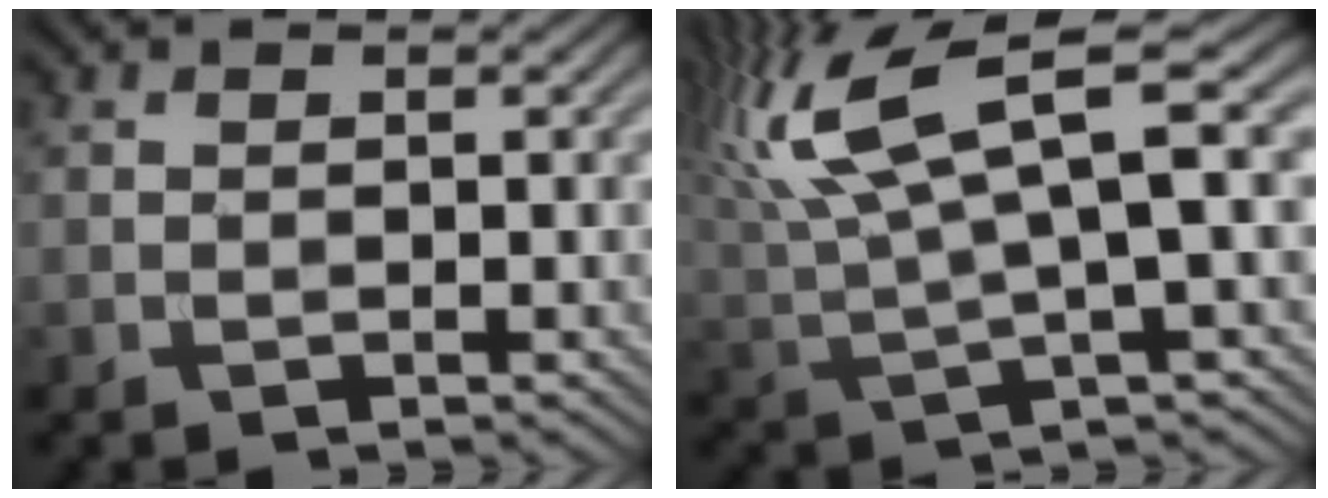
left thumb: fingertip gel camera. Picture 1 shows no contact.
{"total": 13.2, "force": [5.3, 3.4, 11.6], "torque": [-0.250, 0.019, 0.100]}